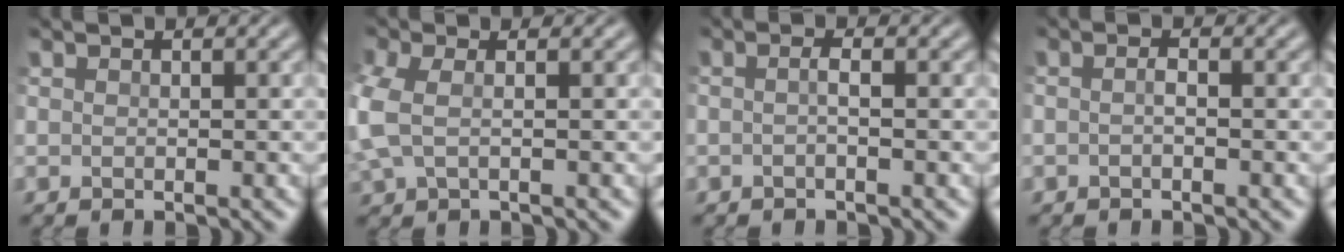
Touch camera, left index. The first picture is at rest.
{"total": 3.3, "force": [-0.4, 1.8, 2.7], "torque": [-0.086, 0.001, -0.015]}
{"total": 1.1, "force": [-0.5, 0.2, 0.9], "torque": [-0.019, 0.001, -0.013]}
{"total": 0.9, "force": [-0.6, 0.1, 0.6], "torque": [-0.016, 0.000, -0.013]}